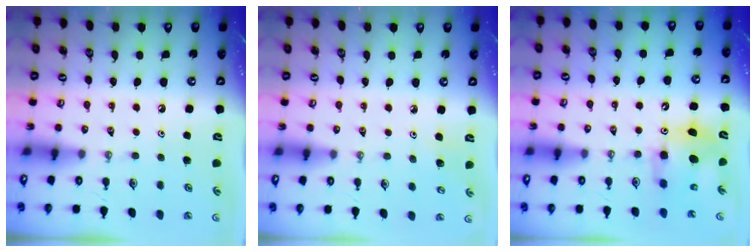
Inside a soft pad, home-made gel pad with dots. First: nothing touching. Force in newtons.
{"total": 4.2, "press": 4.1, "slide": 0.9}
{"total": 8.7, "press": 8.7, "slide": 0.4}